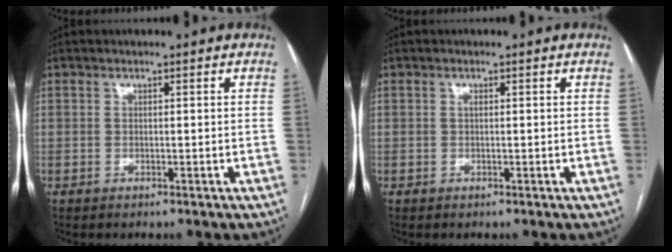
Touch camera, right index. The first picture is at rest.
{"total": 0.6, "force": [0.2, 0.2, 0.6], "torque": [-0.014, 0.000, 0.003]}